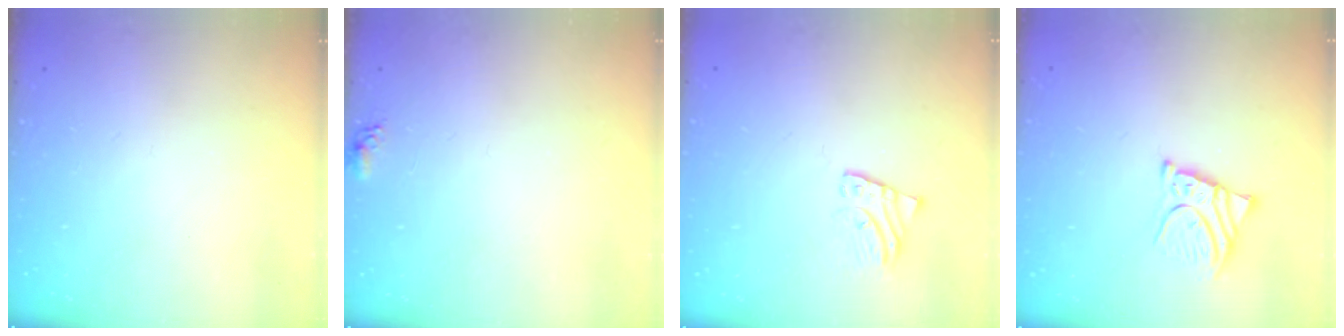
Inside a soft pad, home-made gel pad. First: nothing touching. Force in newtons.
{"total": 5.6, "press": 5.5, "slide": 0.7}
{"total": 1.3, "press": 1.3, "slide": 0.1}
{"total": 6.7, "press": 6.7, "slide": 0.7}